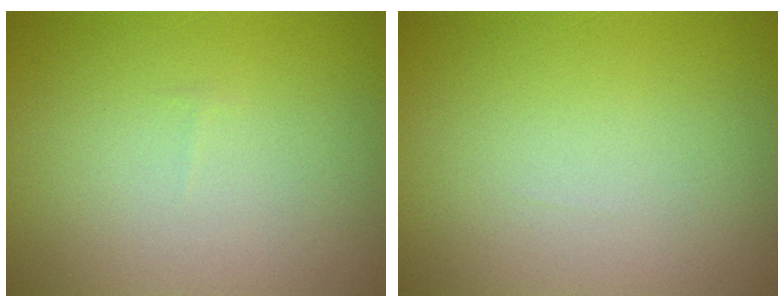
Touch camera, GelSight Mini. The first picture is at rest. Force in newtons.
{"total": 0.0}